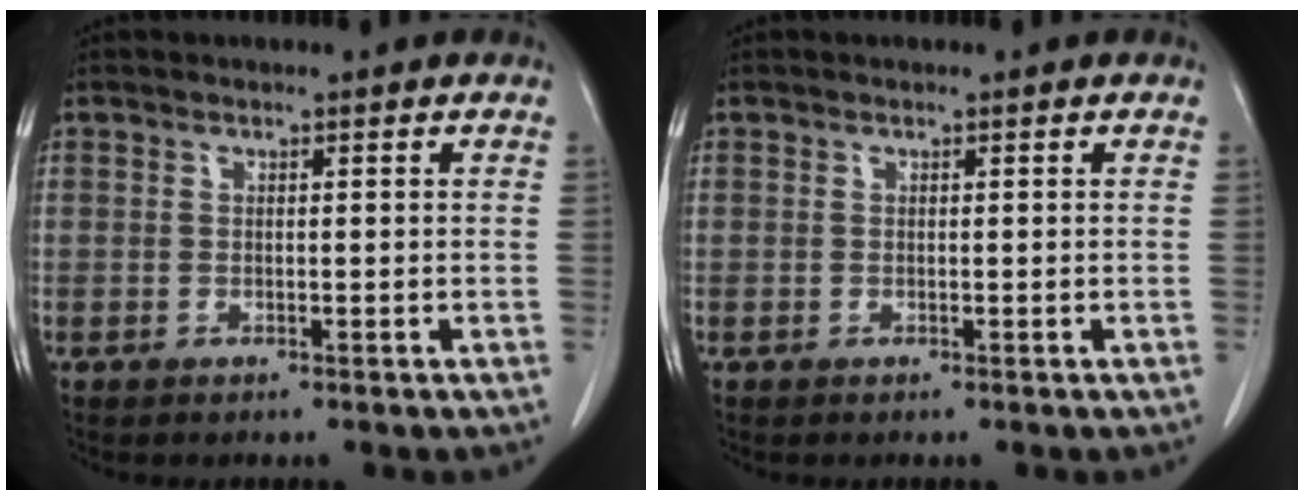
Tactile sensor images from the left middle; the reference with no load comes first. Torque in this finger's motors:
{"motor_torque": [-0.08, 0.03, 0.03, 0.00]}